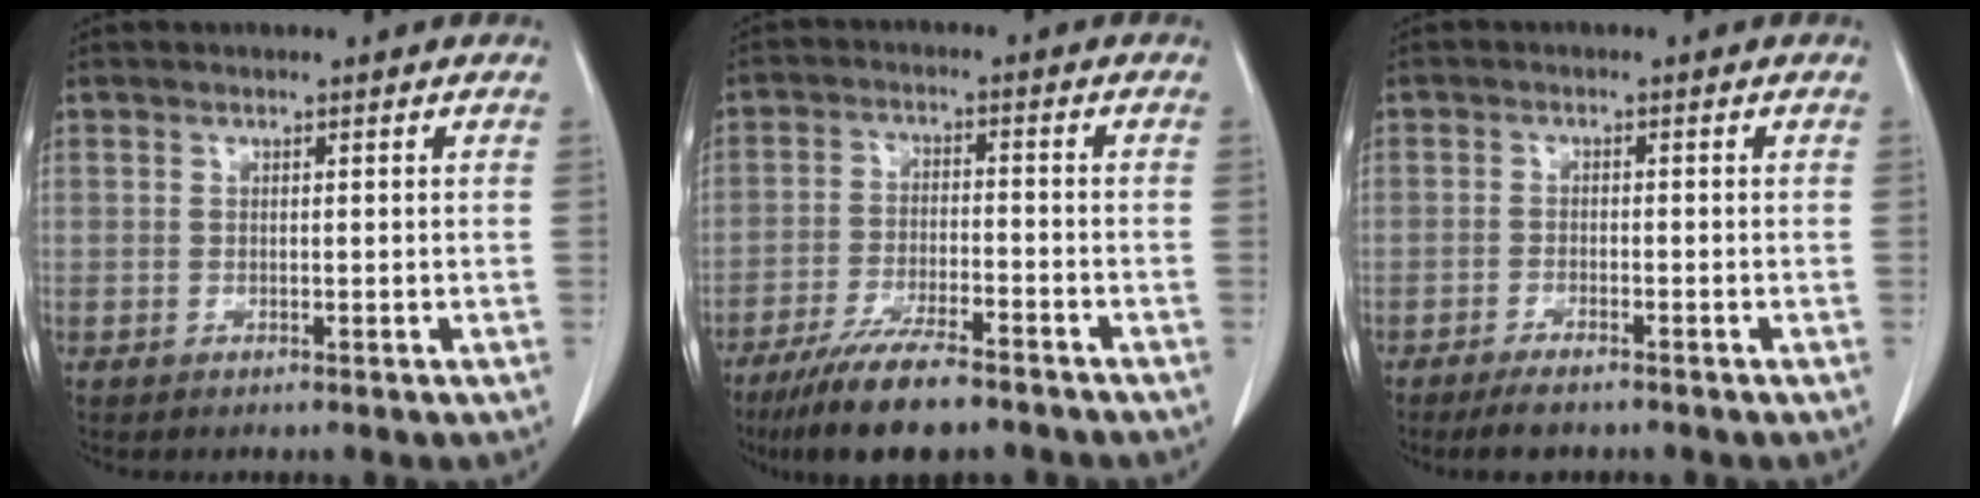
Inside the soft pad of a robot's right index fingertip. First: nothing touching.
{"total": 11.4, "force": [-9.0, 2.0, 6.7], "torque": [-0.116, -0.025, -0.149]}
{"total": 3.5, "force": [-2.9, 0.7, 1.9], "torque": [-0.037, -0.006, -0.046]}